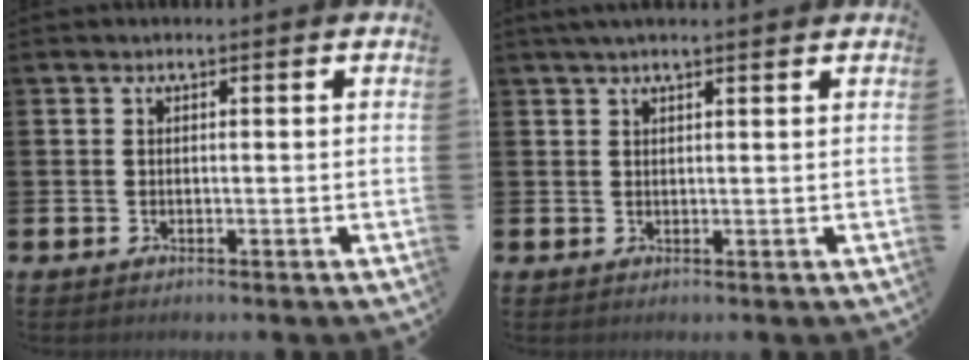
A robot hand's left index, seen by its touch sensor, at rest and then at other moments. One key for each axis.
{"total": 2.1, "fx": 1.8, "fy": 0.1, "fz": 1.1, "tx": -0.020, "ty": 0.002, "tz": 0.031}